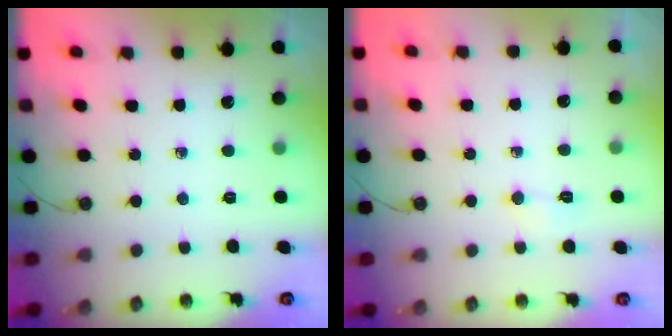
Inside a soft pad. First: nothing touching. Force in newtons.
{"total": 2.7, "press": 2.6, "slide": 0.5}